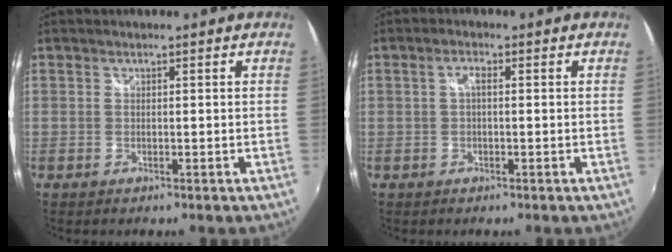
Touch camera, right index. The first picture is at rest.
{"total": 1.7, "force": [0.0, 0.6, 1.6], "torque": [-0.032, 0.006, -0.001]}